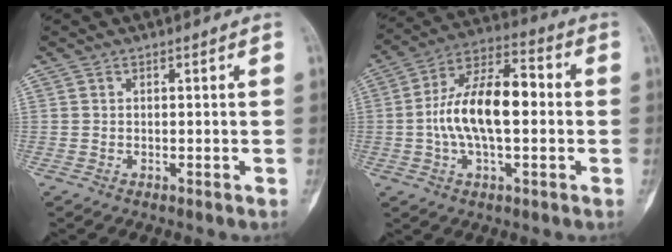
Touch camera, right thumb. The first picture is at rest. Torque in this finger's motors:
{"motor_torque": [1.99, 1.99, 0.83, -0.72, 0.37]}